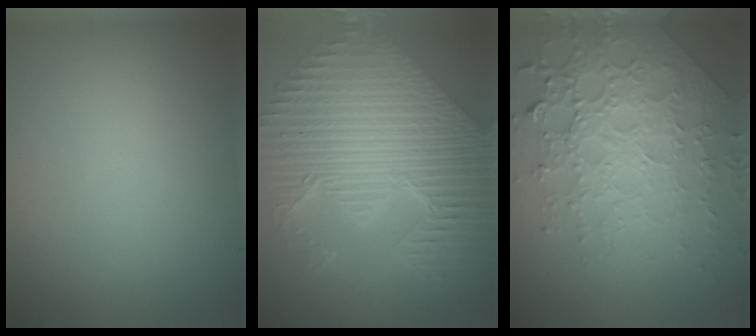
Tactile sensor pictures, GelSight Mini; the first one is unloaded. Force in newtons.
{"total": 11.7, "press": 7.7, "slide": 8.8}
{"total": 7.9, "press": 5.6, "slide": 5.6}